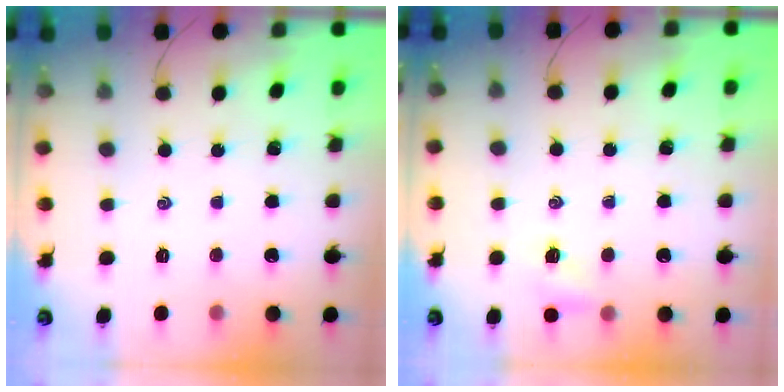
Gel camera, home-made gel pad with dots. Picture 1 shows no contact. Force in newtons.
{"total": 5.0, "press": 4.8, "slide": 1.2}